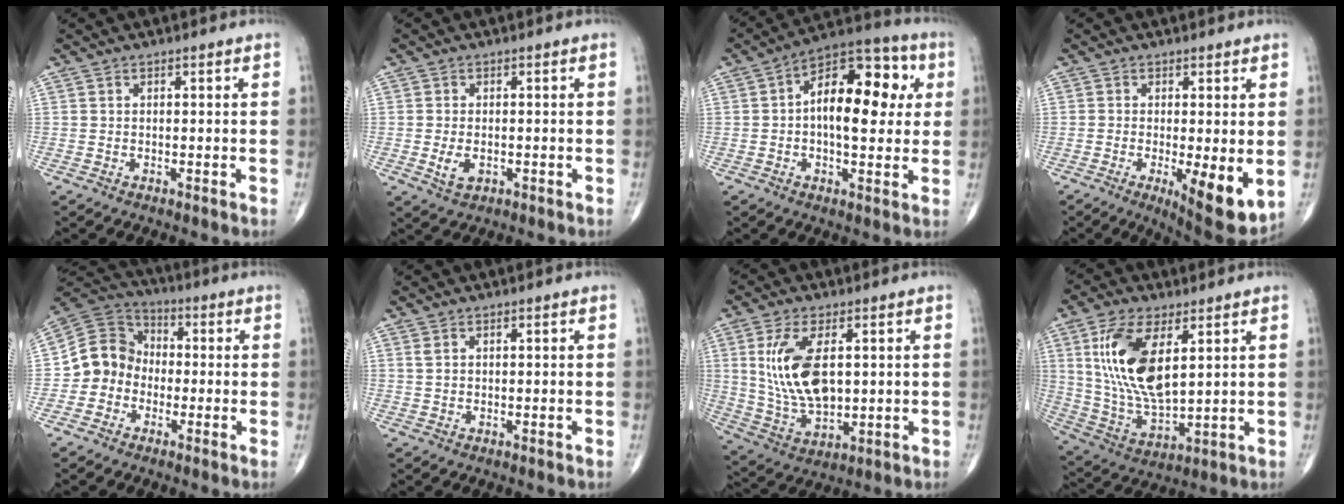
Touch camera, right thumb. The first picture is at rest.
{"total": 3.3, "force": [-0.7, 2.0, 2.6], "torque": [-0.046, -0.003, -0.007]}
{"total": 16.3, "force": [2.1, 8.5, 13.8], "torque": [-0.181, 0.028, 0.023]}
{"total": 9.7, "force": [-1.9, 2.8, 9.1], "torque": [-0.130, -0.025, -0.023]}
{"total": 9.4, "force": [-2.2, 8.5, 3.4], "torque": [-0.038, 0.043, -0.053]}
{"total": 1.0, "force": [0.5, 0.6, 0.7], "torque": [-0.014, 0.005, 0.014]}
{"total": 13.8, "force": [2.6, 7.1, 11.6], "torque": [-0.227, -0.014, 0.062]}
{"total": 16.4, "force": [5.1, 7.5, 13.7], "torque": [-0.271, -0.021, 0.108]}